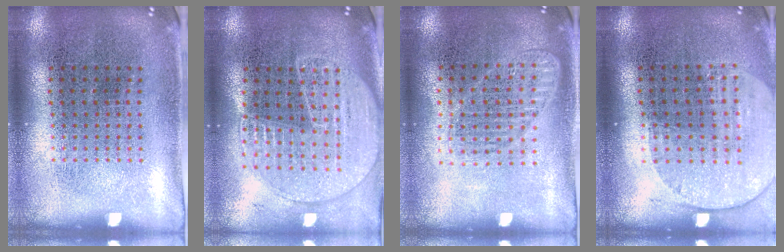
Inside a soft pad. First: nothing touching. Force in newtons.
{"total": 1.7, "press": 1.6, "slide": 0.6}
{"total": 1.3, "press": 1.3, "slide": 0.4}
{"total": 1.7, "press": 1.5, "slide": 0.7}